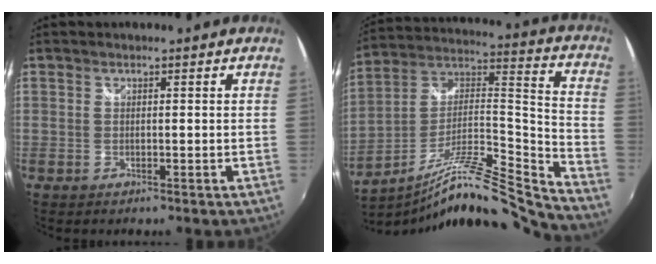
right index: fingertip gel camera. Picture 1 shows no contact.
{"total": 20.6, "force": [-18.2, -0.7, 9.6], "torque": [-0.134, -0.001, -0.309]}